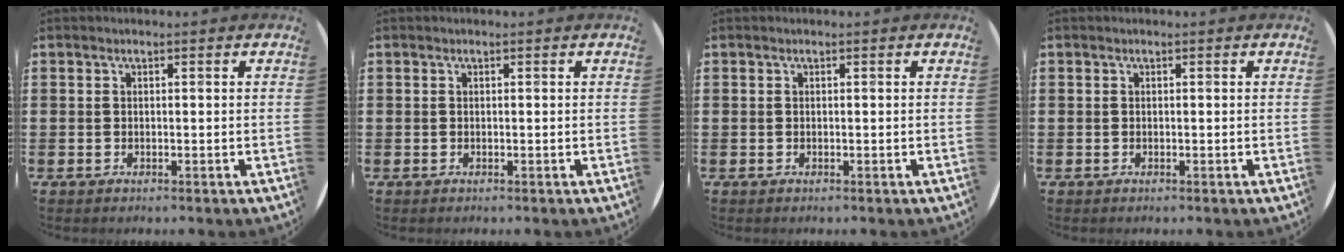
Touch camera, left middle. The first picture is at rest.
{"total": 0.0}
{"total": 0.0}
{"total": 0.0}